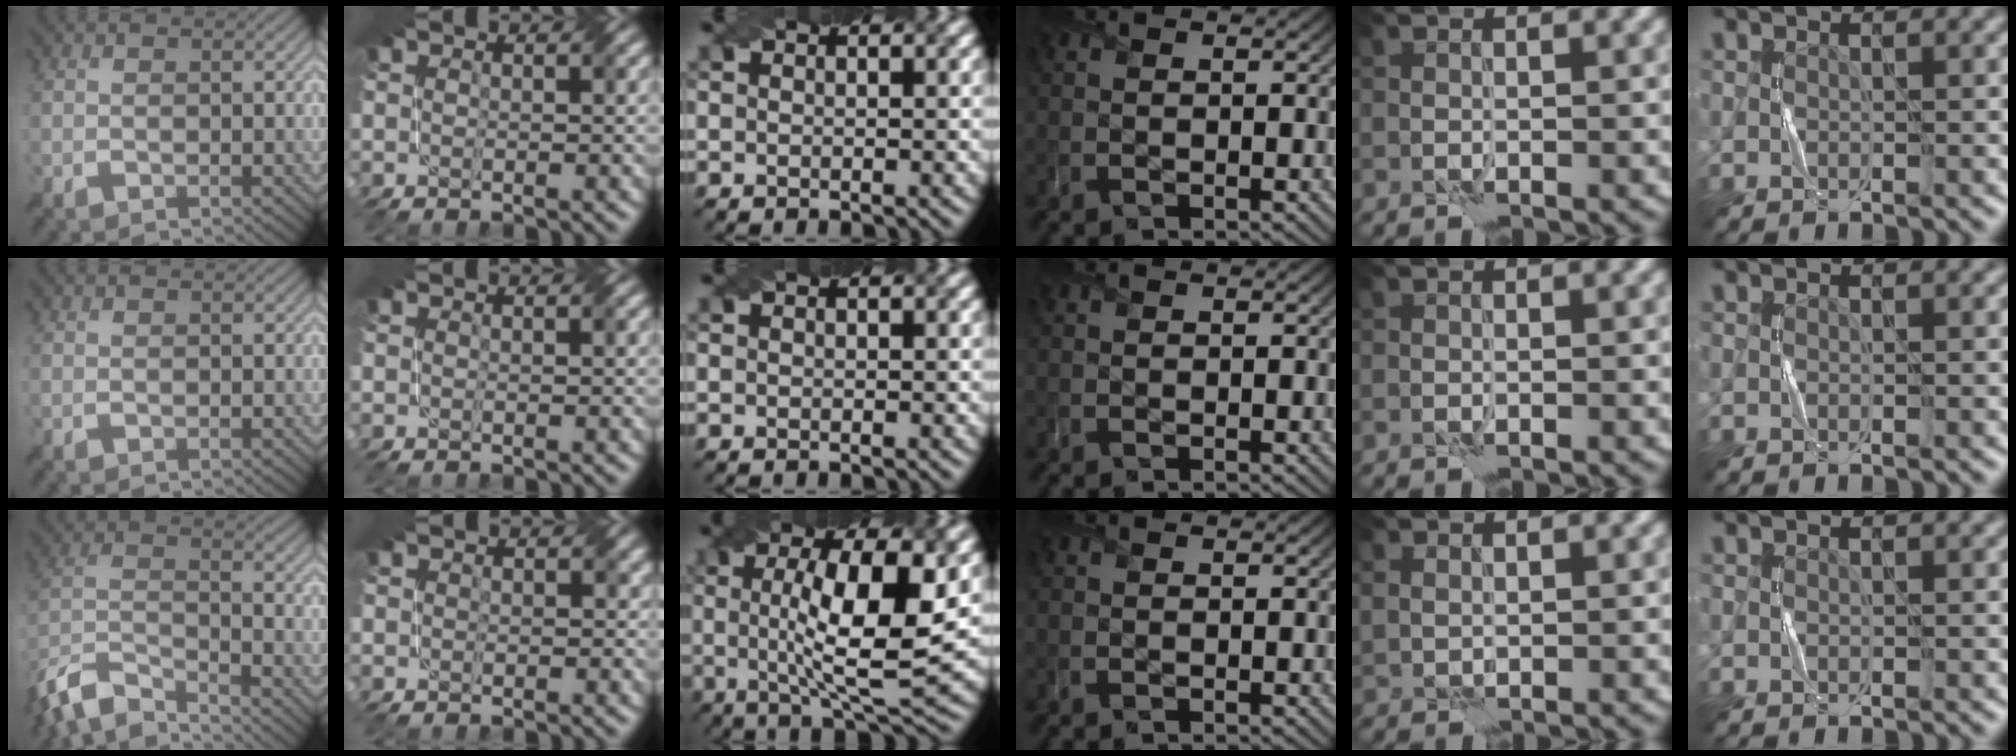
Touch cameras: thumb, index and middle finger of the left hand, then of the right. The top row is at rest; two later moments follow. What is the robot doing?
{"motion": "twist", "object": "screw"}